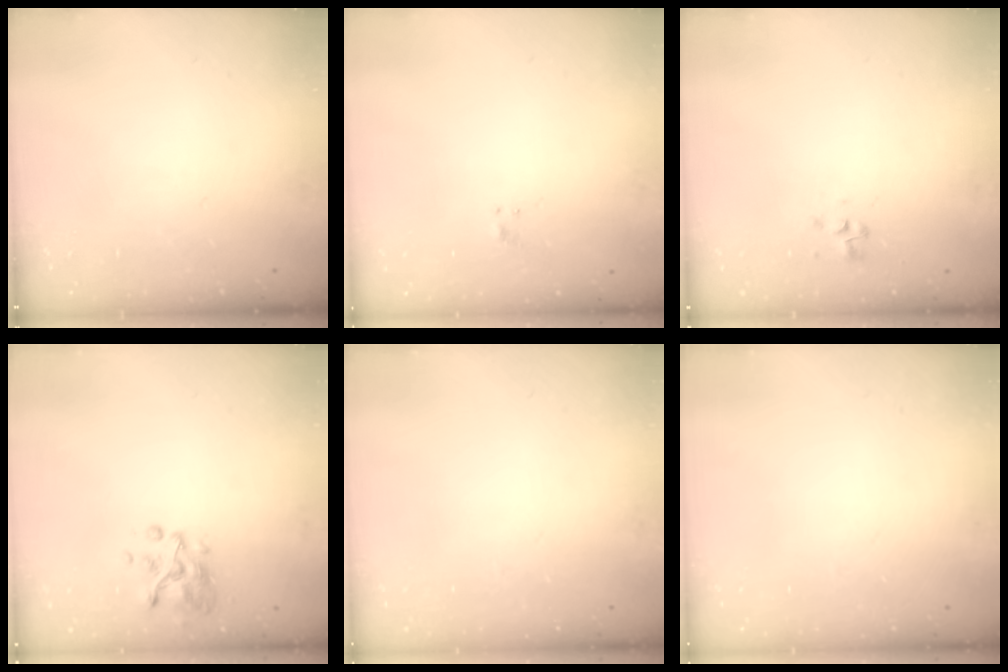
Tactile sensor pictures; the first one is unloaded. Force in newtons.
{"total": 1.0, "press": 0.6, "slide": 0.7}
{"total": 1.7, "press": 1.6, "slide": 0.6}
{"total": 5.8, "press": 5.7, "slide": 0.7}
{"total": 1.8, "press": 1.8, "slide": 0.2}
{"total": 1.8, "press": 1.8, "slide": 0.2}